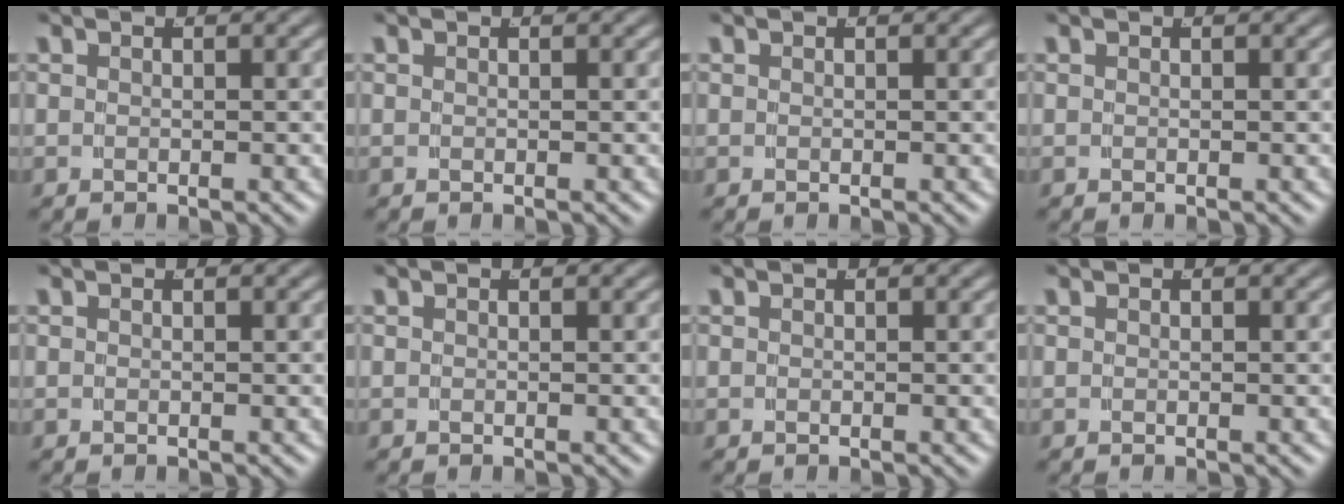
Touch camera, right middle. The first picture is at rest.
{"total": 0.0}
{"total": 0.0}
{"total": 0.0}
{"total": 0.0}
{"total": 0.0}
{"total": 0.0}
{"total": 0.0}